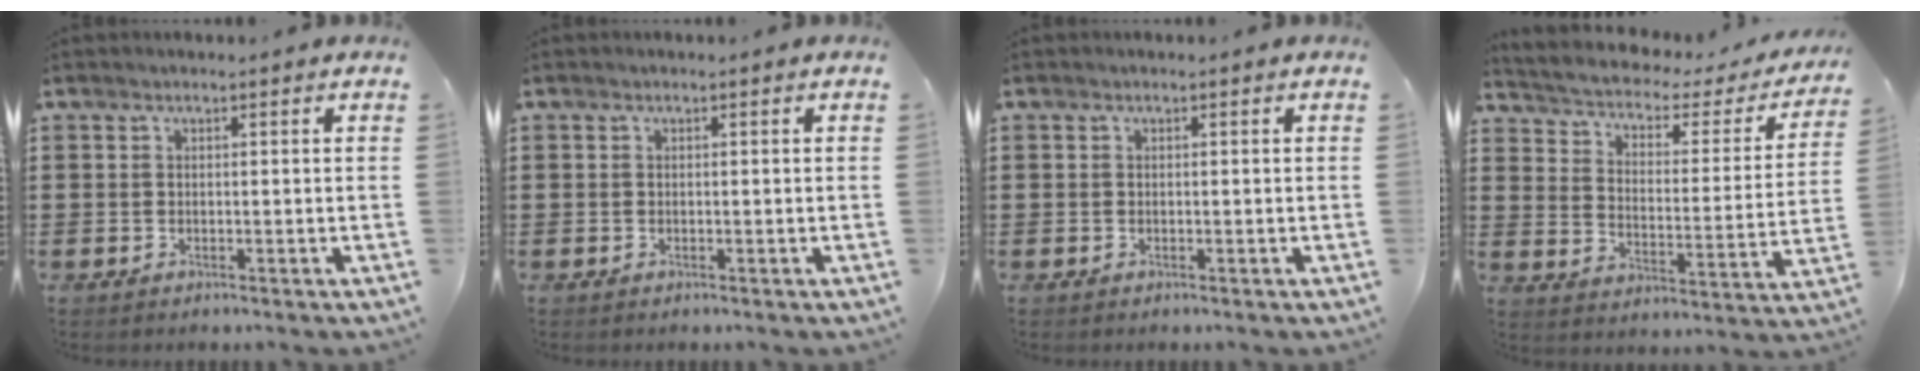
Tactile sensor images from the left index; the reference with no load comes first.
{"total": 0.0}
{"total": 0.0}
{"total": 2.7, "force": [1.7, 1.4, 1.6], "torque": [-0.046, -0.021, 0.018]}